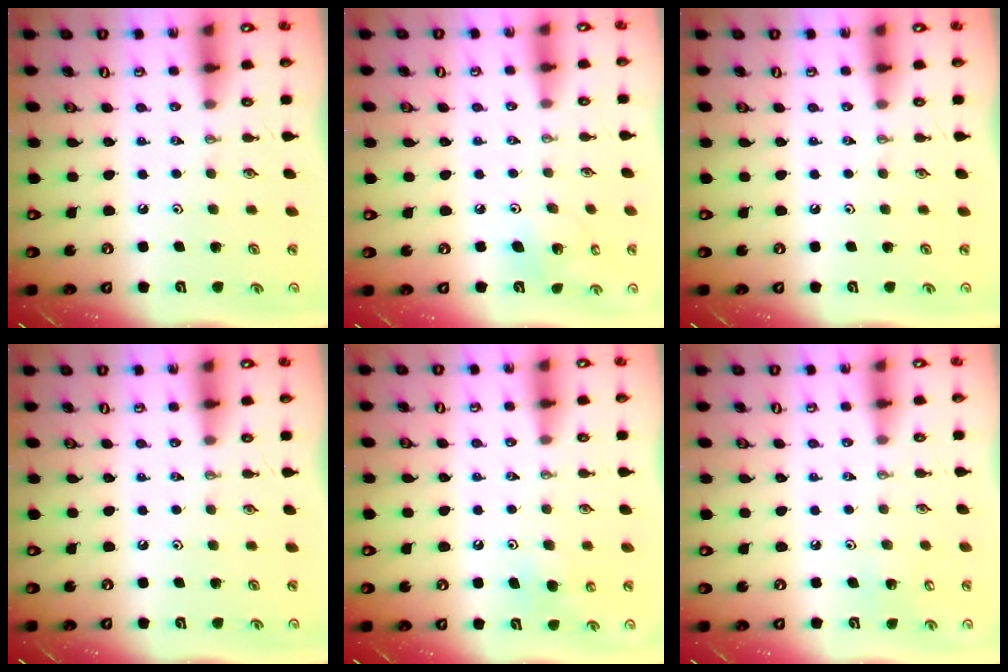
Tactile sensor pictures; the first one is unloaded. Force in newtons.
{"total": 6.9, "press": 6.7, "slide": 1.8}
{"total": 0.0}
{"total": 0.0}
{"total": 6.9, "press": 6.9, "slide": 0.9}
{"total": 4.4, "press": 4.3, "slide": 0.4}